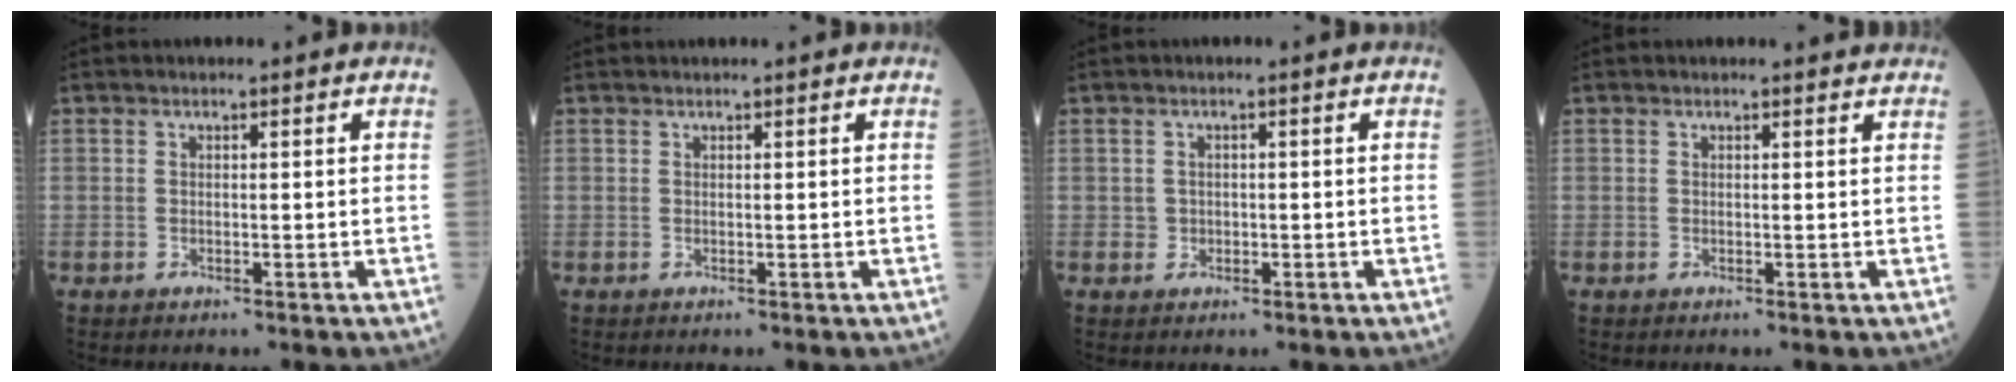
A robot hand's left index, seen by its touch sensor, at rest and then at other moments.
{"total": 0.8, "force": [0.8, -0.1, 0.2], "torque": [-0.004, 0.016, 0.019]}
{"total": 1.1, "force": [-0.2, 1.1, 0.1], "torque": [0.000, 0.003, -0.001]}
{"total": 1.8, "force": [1.8, 0.1, 0.0], "torque": [-0.007, -0.001, 0.011]}